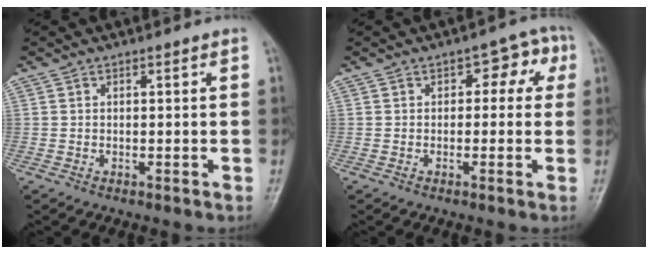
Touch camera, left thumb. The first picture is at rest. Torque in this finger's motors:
{"motor_torque": [-0.16, 0.42, -0.15, 0.02, 0.06]}